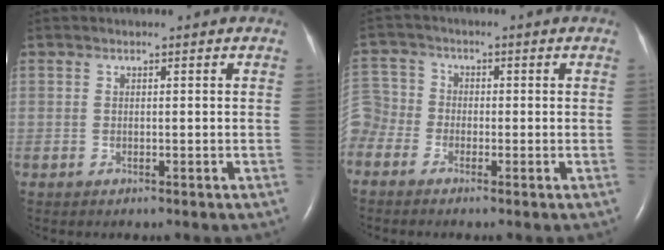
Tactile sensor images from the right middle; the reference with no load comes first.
{"total": 5.8, "force": [-3.2, 4.7, 1.3], "torque": [-0.047, 0.009, -0.071]}